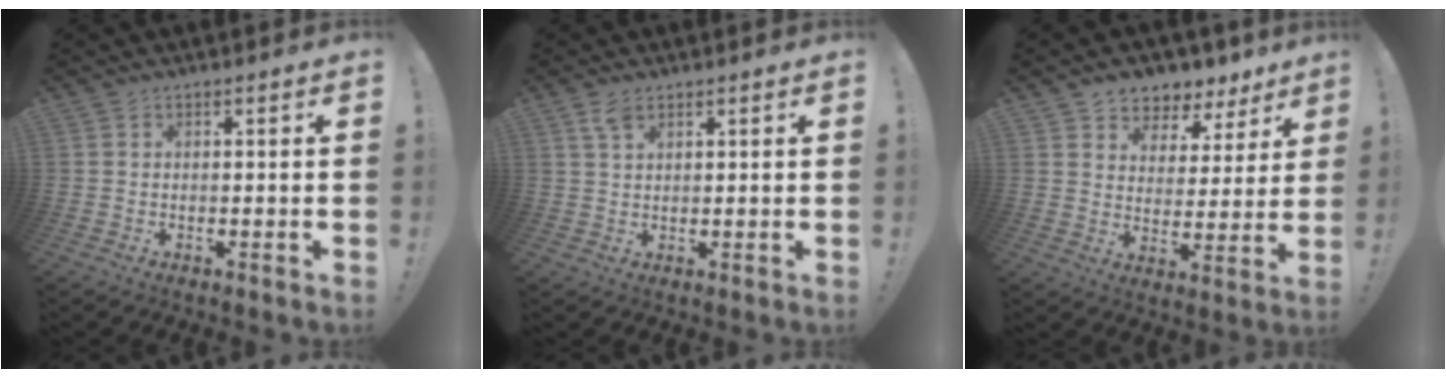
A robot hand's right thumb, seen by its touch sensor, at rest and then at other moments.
{"total": 4.1, "force": [2.6, 2.0, 2.4], "torque": [-0.040, -0.010, 0.047]}
{"total": 6.2, "force": [4.2, 4.4, 0.9], "torque": [-0.011, -0.040, 0.082]}